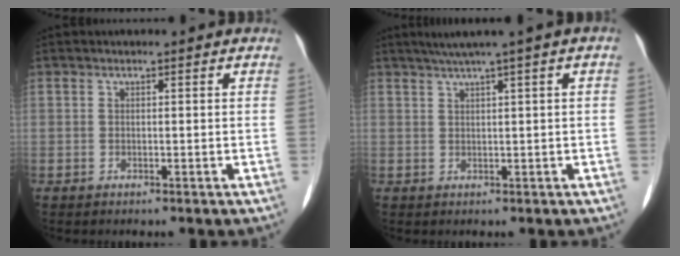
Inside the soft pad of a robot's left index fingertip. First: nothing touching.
{"total": 4.1, "force": [2.1, -0.6, 3.5], "torque": [-0.064, 0.016, 0.039]}